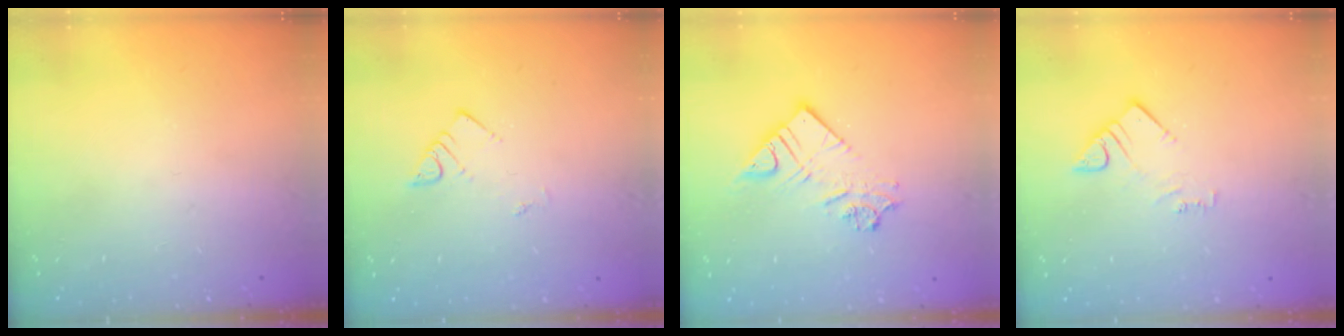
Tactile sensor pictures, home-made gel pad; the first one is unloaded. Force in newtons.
{"total": 3.6, "press": 3.6, "slide": 0.6}
{"total": 10.8, "press": 10.8, "slide": 1.1}
{"total": 3.7, "press": 3.7, "slide": 0.3}